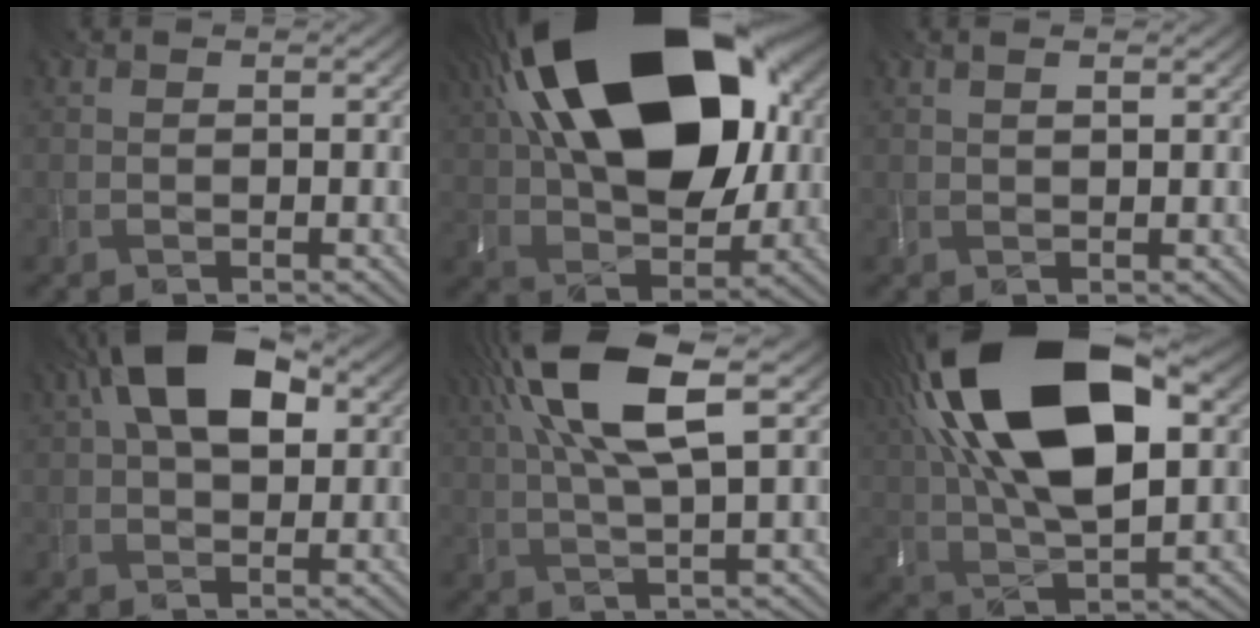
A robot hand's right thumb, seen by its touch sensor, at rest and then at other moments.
{"total": 23.0, "force": [8.6, 13.0, 16.9], "torque": [-0.331, 0.060, 0.130]}
{"total": 1.1, "force": [0.9, -0.2, 0.6], "torque": [-0.016, 0.004, 0.017]}
{"total": 11.2, "force": [4.2, 5.9, 8.6], "torque": [-0.160, 0.031, 0.054]}
{"total": 12.4, "force": [5.6, 2.9, 10.6], "torque": [-0.234, 0.022, 0.102]}
{"total": 21.3, "force": [7.3, 9.8, 17.4], "torque": [-0.341, 0.051, 0.106]}